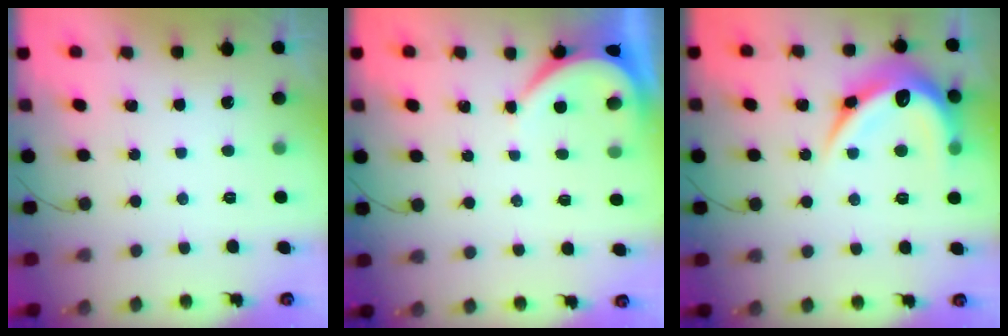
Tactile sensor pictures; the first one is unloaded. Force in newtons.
{"total": 4.0, "press": 3.9, "slide": 0.7}
{"total": 18.1, "press": 18.1, "slide": 0.3}